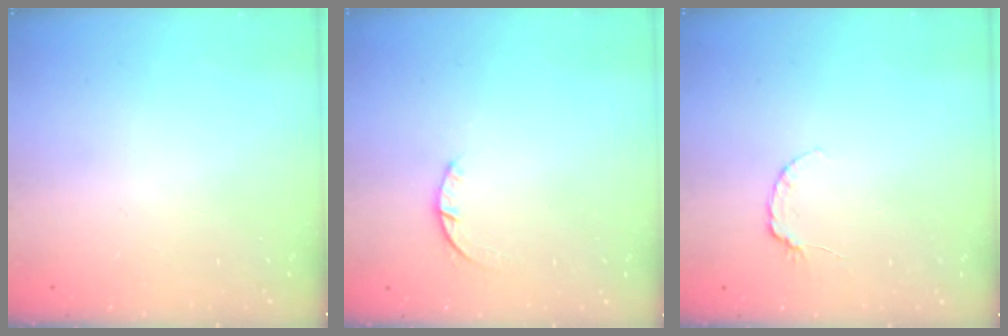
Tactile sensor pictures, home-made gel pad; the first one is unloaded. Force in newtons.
{"total": 1.2, "press": 1.2, "slide": 0.3}
{"total": 3.7, "press": 3.6, "slide": 0.5}